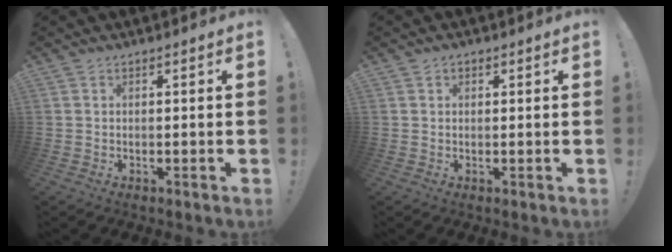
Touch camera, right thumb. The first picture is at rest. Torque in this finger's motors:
{"motor_torque": [0.12, -0.28, 0.02, 0.25, 0.00]}